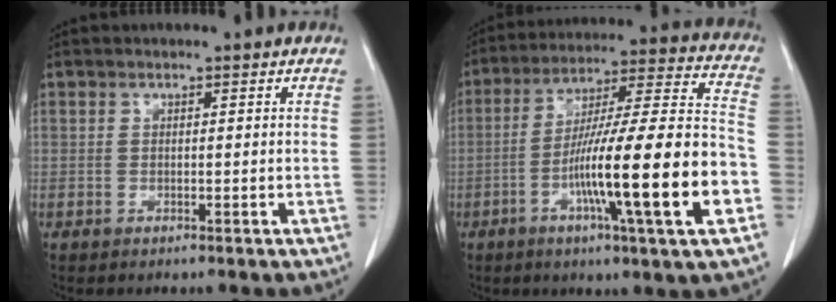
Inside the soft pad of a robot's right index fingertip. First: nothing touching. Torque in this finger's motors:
{"motor_torque": [1.75, -0.39, 1.05, 0.21]}